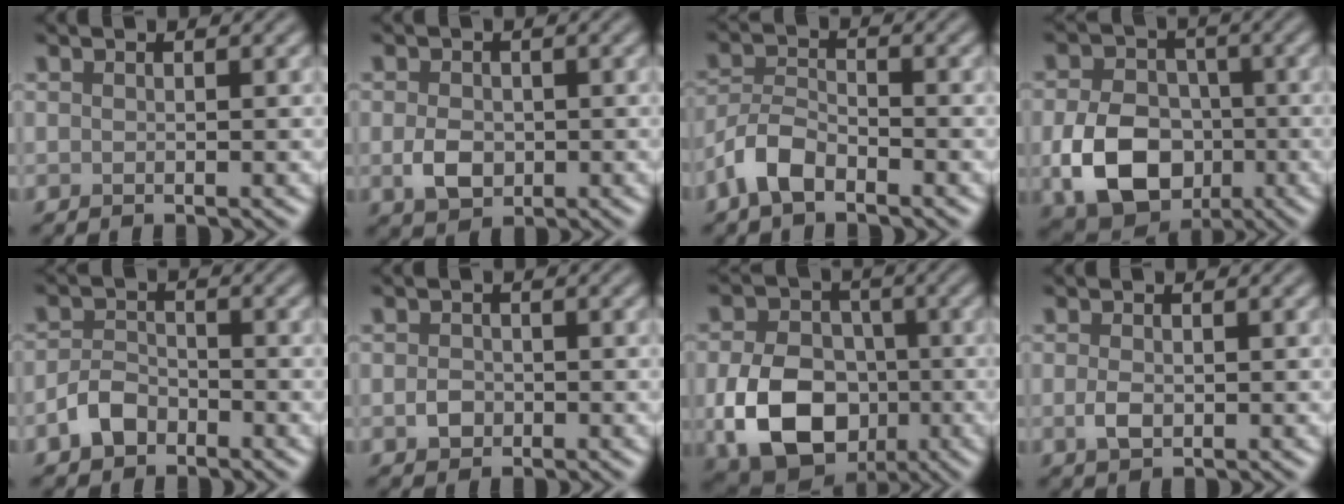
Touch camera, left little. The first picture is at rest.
{"total": 2.9, "force": [-0.4, 2.1, 1.9], "torque": [-0.037, -0.004, -0.011]}
{"total": 3.6, "force": [-2.4, 1.6, 2.2], "torque": [-0.044, 0.006, -0.058]}
{"total": 9.0, "force": [-2.4, 6.7, 5.5], "torque": [-0.112, -0.016, -0.047]}
{"total": 2.8, "force": [-1.7, 1.8, 1.3], "torque": [-0.022, 0.007, -0.038]}
{"total": 1.5, "force": [-0.4, 1.2, 0.7], "torque": [-0.012, -0.002, -0.011]}
{"total": 10.5, "force": [-2.7, 7.8, 6.4], "torque": [-0.126, -0.024, -0.054]}
{"total": 1.7, "force": [-0.2, 1.0, 1.3], "torque": [-0.030, -0.003, -0.003]}